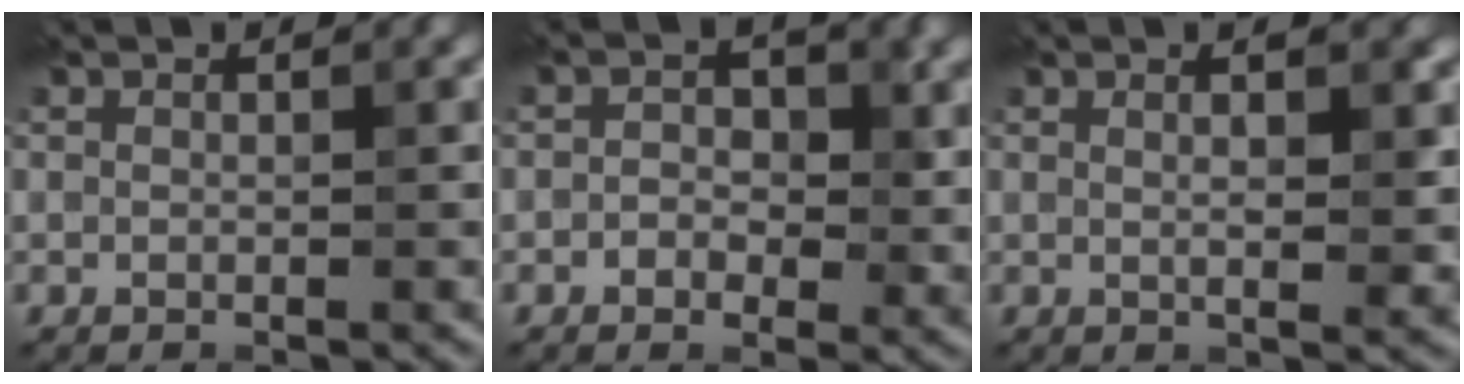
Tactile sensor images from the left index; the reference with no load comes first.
{"total": 2.8, "force": [-0.2, 2.1, 1.9], "torque": [-0.020, -0.002, -0.011]}
{"total": 4.1, "force": [1.3, 1.4, 3.6], "torque": [-0.031, 0.009, 0.003]}